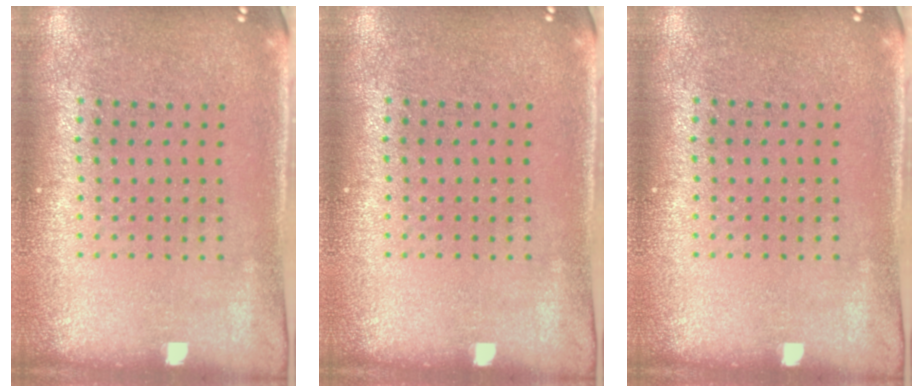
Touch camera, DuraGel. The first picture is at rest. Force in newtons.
{"total": 0.0}
{"total": 0.0}